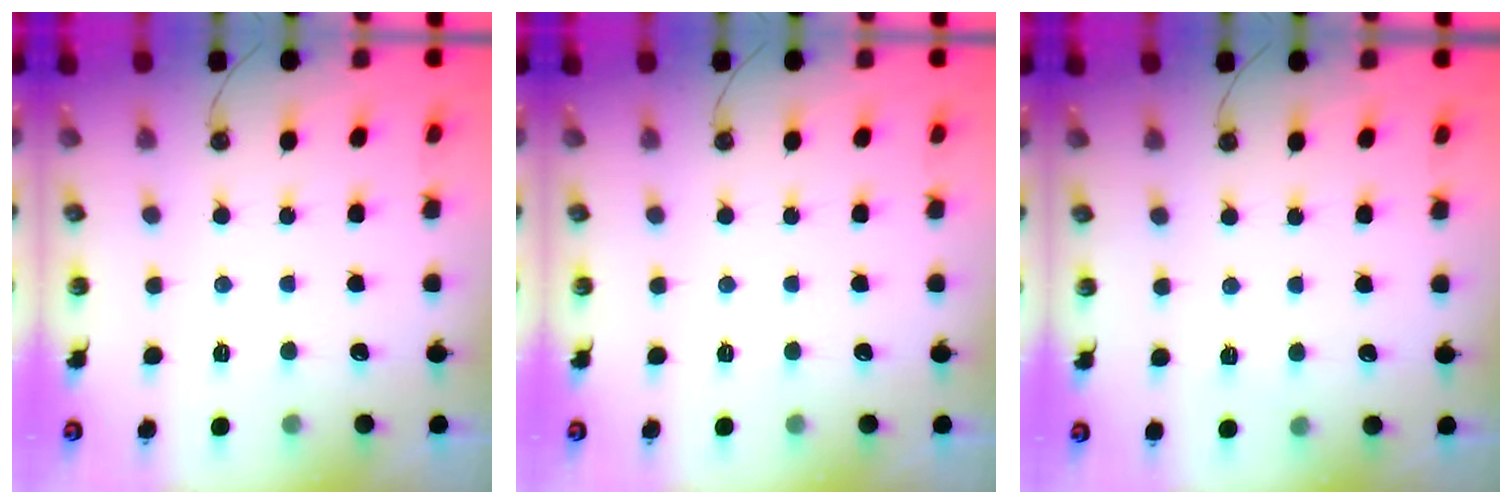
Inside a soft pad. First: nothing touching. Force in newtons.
{"total": 0.0}
{"total": 2.1, "press": 2.1, "slide": 0.5}